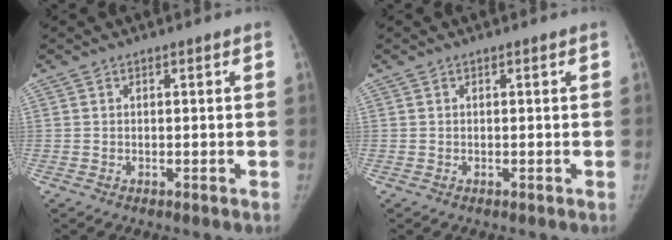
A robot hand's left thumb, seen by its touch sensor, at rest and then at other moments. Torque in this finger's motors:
{"motor_torque": [0.00, 0.00, 0.21, -0.20, 0.00]}